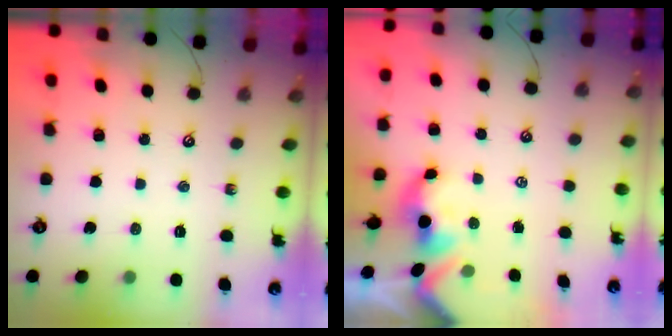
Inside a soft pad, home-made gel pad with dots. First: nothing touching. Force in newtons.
{"total": 0.5, "press": 0.4, "slide": 0.4}